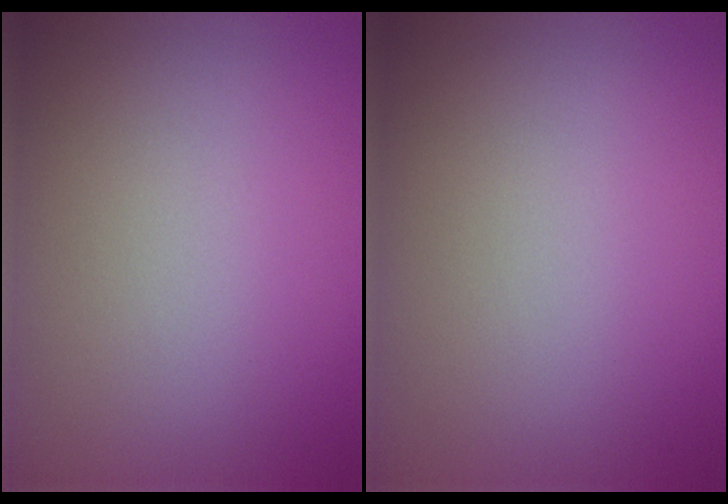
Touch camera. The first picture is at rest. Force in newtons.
{"total": 0.0}